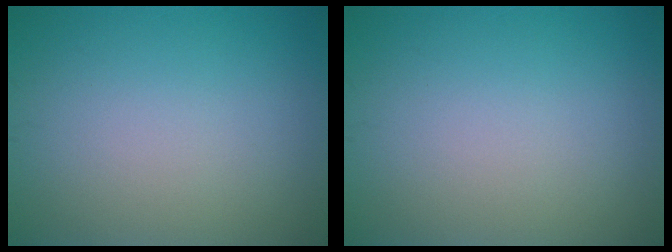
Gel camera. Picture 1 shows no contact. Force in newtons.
{"total": 0.0}